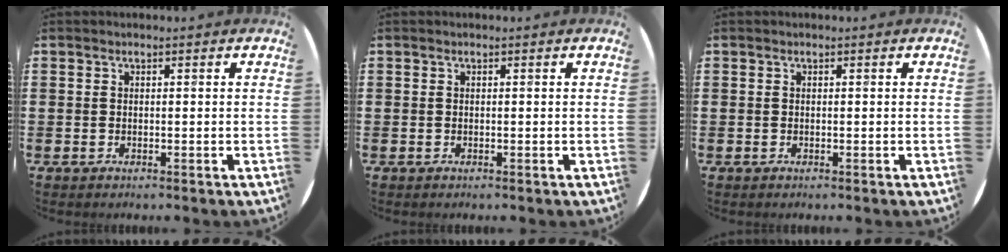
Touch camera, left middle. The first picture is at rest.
{"total": 0.0}
{"total": 0.0}